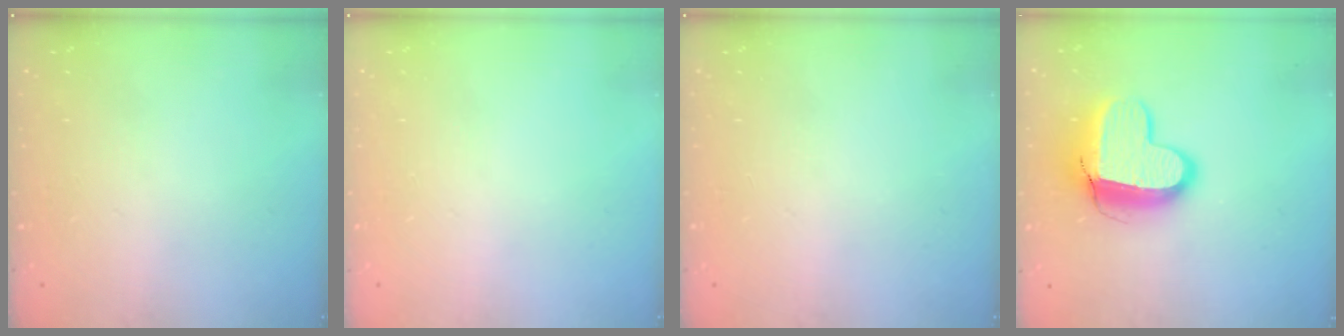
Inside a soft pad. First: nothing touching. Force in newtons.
{"total": 0.0}
{"total": 0.0}
{"total": 13.4, "press": 13.3, "slide": 1.3}